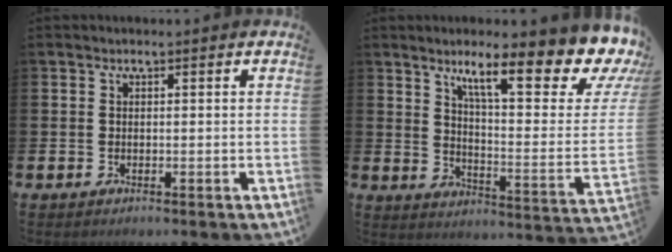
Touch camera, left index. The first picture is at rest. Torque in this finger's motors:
{"motor_torque": [1.15, -0.99, 1.05, 0.21]}